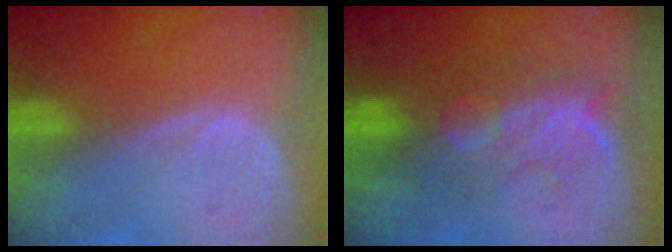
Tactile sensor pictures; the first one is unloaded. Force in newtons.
{"total": 9.3, "press": 8.5, "slide": 3.7}